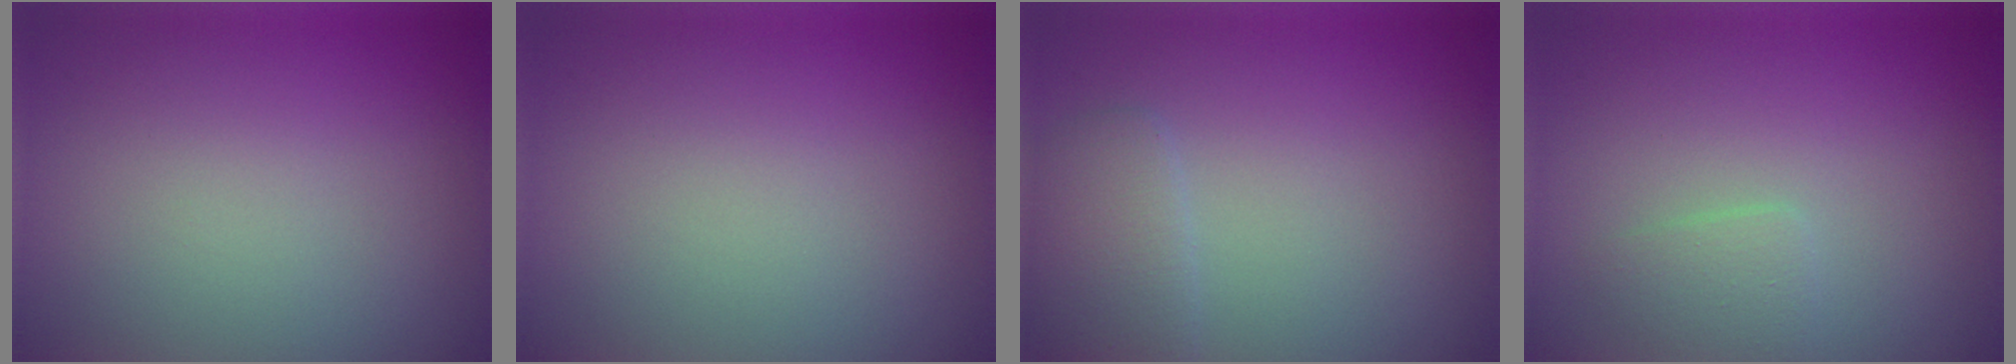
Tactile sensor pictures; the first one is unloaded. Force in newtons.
{"total": 0.0}
{"total": 2.4, "press": 2.4, "slide": 0.1}
{"total": 1.4, "press": 1.4, "slide": 0.1}